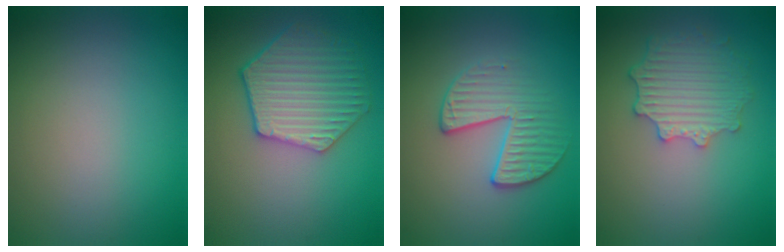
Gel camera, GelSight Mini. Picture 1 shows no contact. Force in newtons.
{"total": 5.3, "press": 4.9, "slide": 2.0}
{"total": 3.3, "press": 2.9, "slide": 1.6}
{"total": 4.2, "press": 3.5, "slide": 2.3}